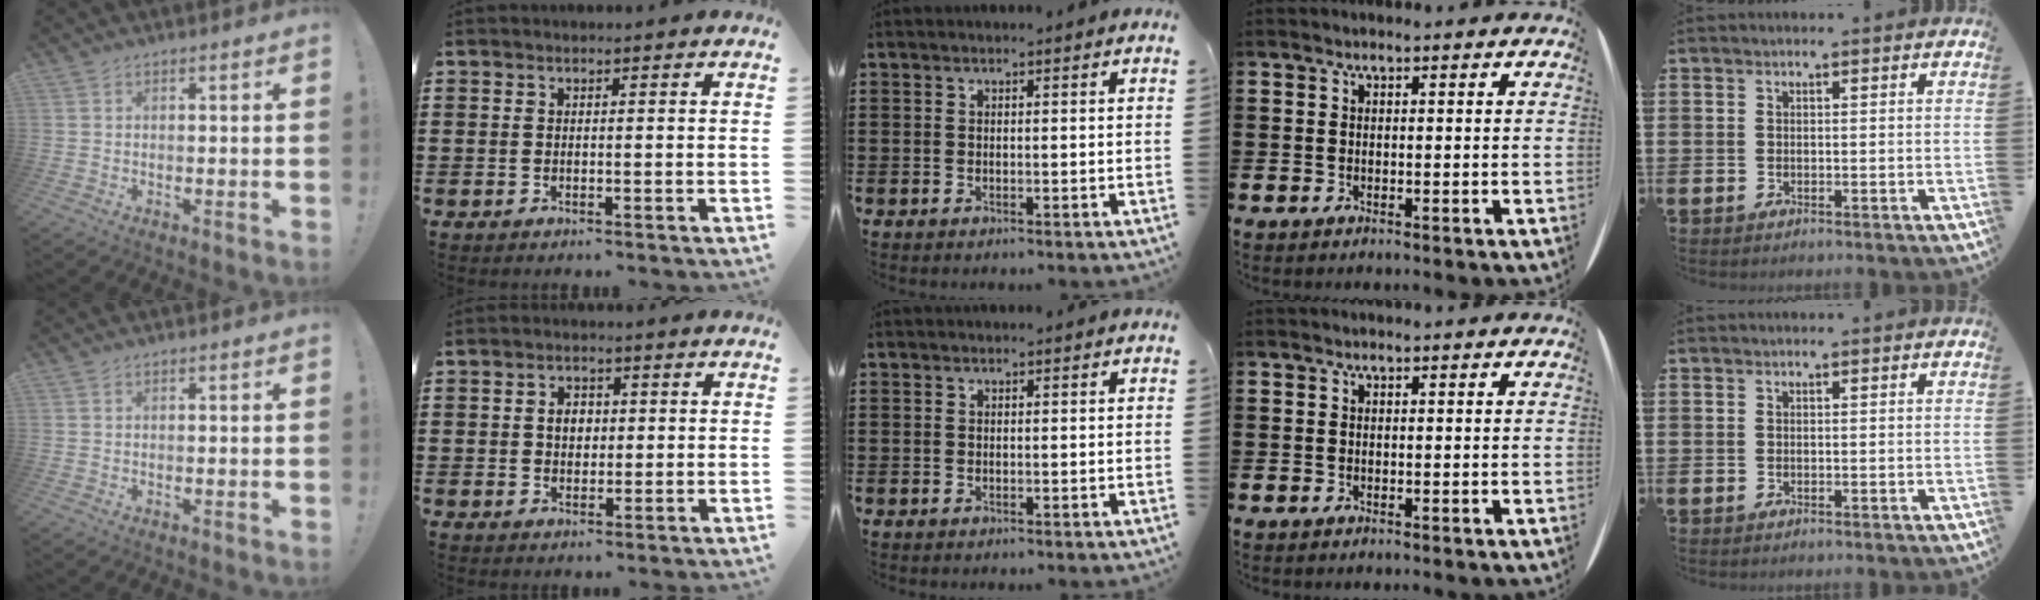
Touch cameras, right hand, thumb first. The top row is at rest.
{"index": {"total": 2.7, "force": [0.3, 2.0, 1.8], "torque": [-0.034, 0.005, 0.001]}}